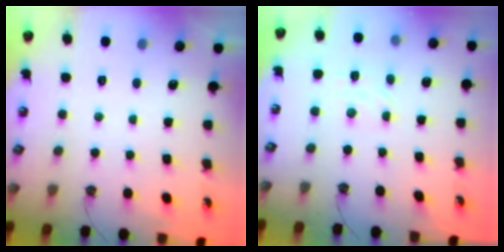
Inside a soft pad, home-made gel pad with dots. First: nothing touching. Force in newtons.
{"total": 3.0, "press": 3.0, "slide": 0.5}